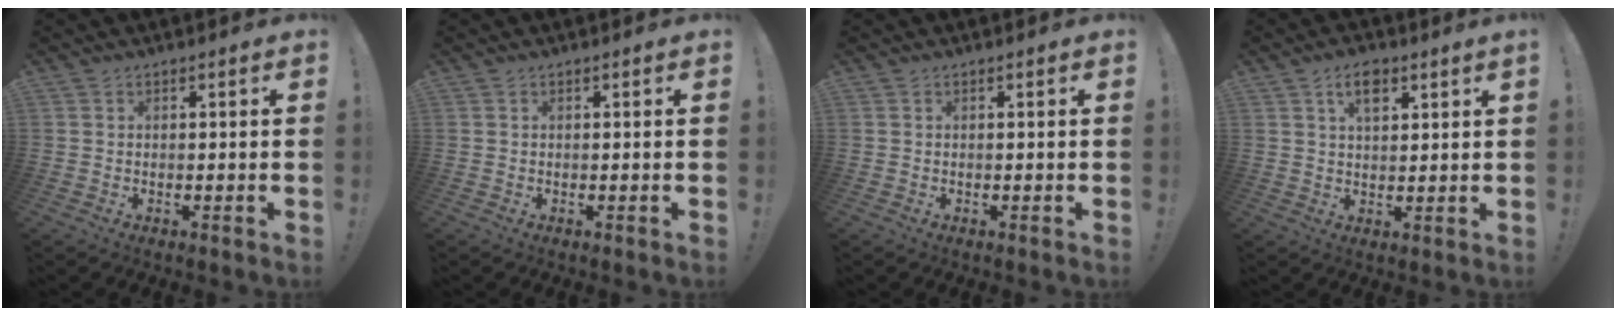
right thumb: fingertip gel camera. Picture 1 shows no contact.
{"total": 0.0}
{"total": 0.0}
{"total": 5.6, "force": [3.0, 2.4, 4.1], "torque": [-0.072, -0.003, 0.051]}